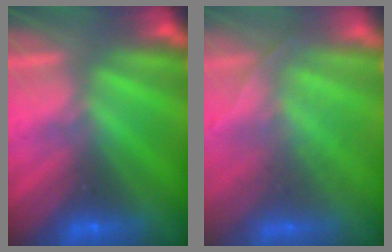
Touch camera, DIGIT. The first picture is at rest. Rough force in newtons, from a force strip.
{"total": 1.7}